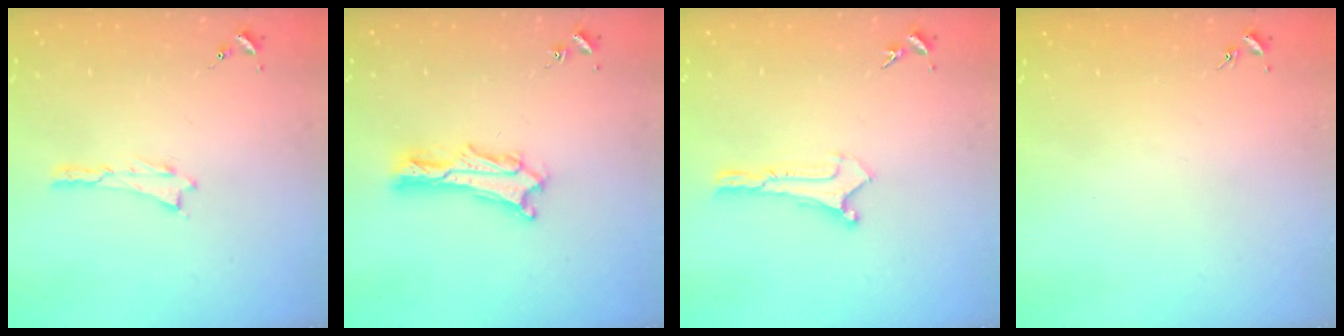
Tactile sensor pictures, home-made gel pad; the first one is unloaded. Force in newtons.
{"total": 3.9, "press": 3.9, "slide": 0.4}
{"total": 0.0}
{"total": 0.0}